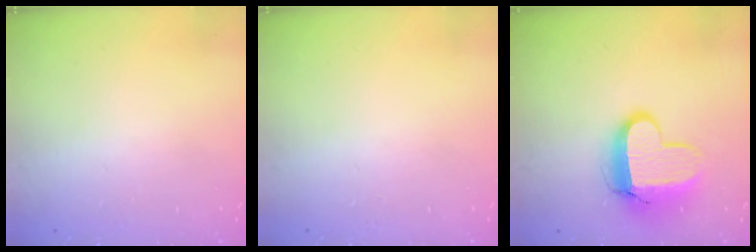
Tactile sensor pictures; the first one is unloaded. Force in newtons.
{"total": 0.0}
{"total": 12.7, "press": 12.6, "slide": 1.1}